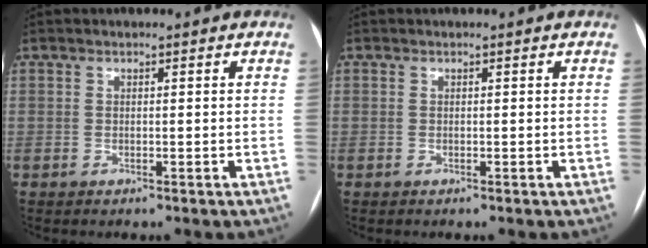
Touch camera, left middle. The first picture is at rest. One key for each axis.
{"total": 0.0}